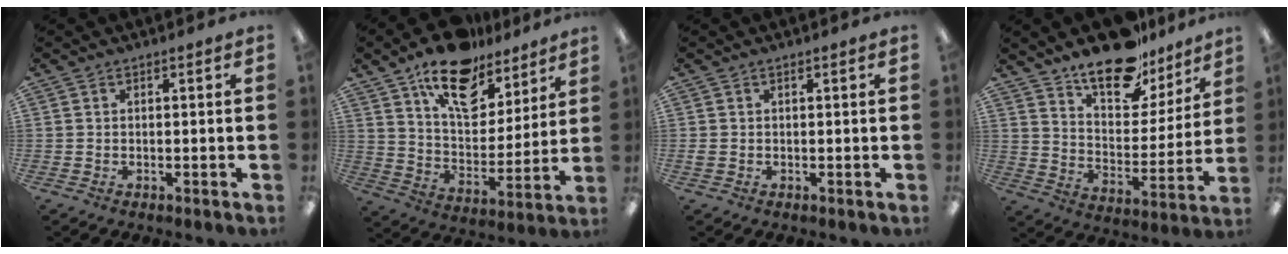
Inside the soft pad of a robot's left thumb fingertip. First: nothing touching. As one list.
[{"total": 17.4, "force": [12.3, 9.0, 8.4], "torque": [-0.135, -0.075, 0.216]}, {"total": 0.6, "force": [0.1, 0.5, 0.4], "torque": [-0.008, 0.005, 0.000]}, {"total": 17.3, "force": [14.1, 7.0, 7.2], "torque": [-0.113, -0.098, 0.247]}]